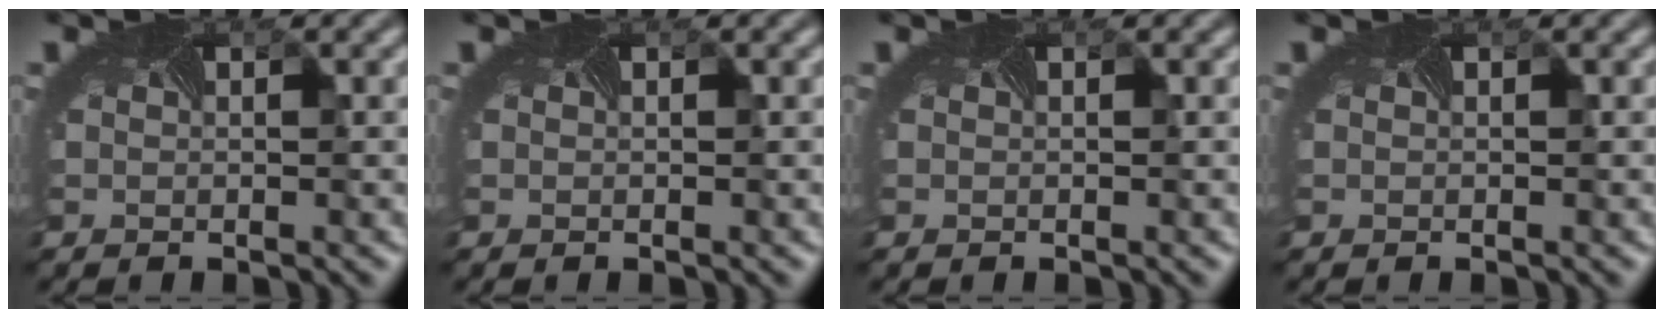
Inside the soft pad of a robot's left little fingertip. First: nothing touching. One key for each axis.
{"total": 0.0}
{"total": 0.0}
{"total": 0.0}